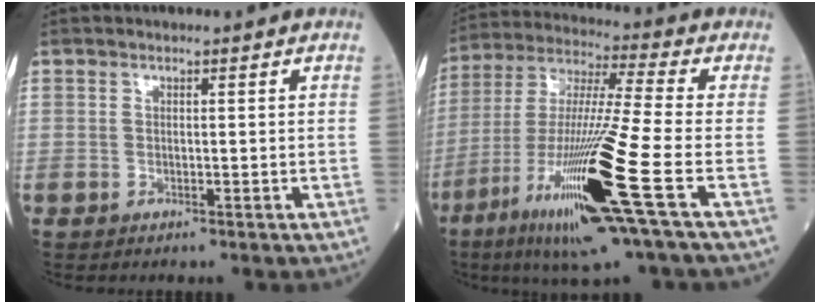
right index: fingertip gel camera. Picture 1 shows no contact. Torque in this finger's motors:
{"motor_torque": [1.23, -0.91, 1.05, 0.21]}